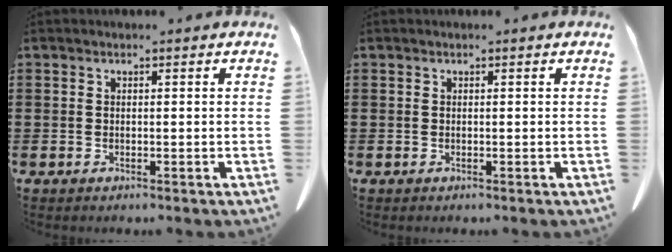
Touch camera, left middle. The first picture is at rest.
{"total": 0.0}